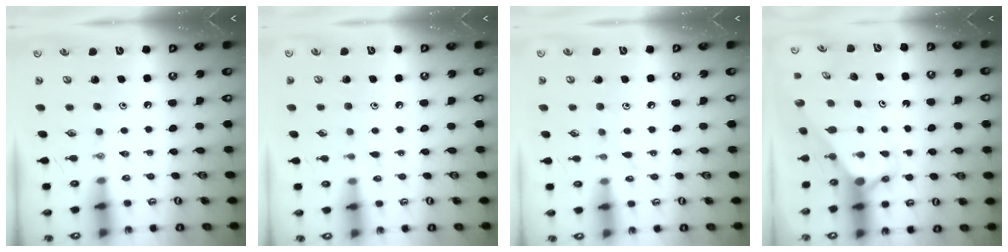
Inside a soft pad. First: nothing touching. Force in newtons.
{"total": 4.3, "press": 4.2, "slide": 0.5}
{"total": 6.1, "press": 6.1, "slide": 0.6}
{"total": 2.7, "press": 2.7, "slide": 0.0}